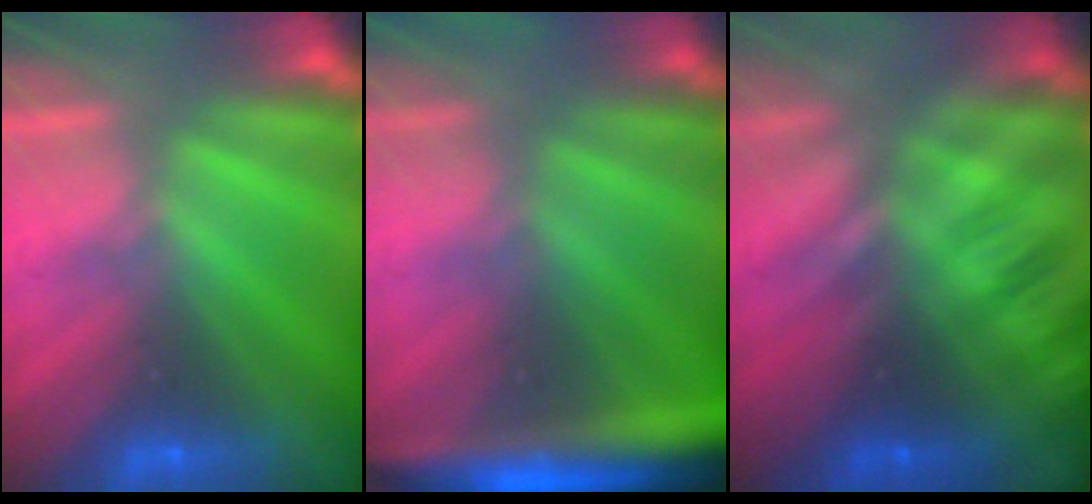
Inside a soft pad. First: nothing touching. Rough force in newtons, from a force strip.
{"total": 7.8}
{"total": 2.9}